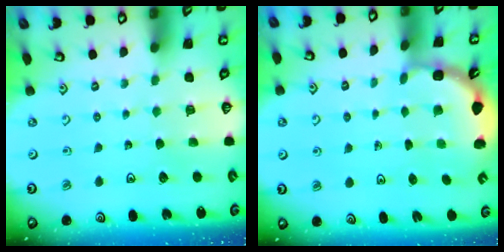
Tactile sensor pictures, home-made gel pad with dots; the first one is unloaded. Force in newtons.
{"total": 2.8, "press": 2.8, "slide": 0.6}